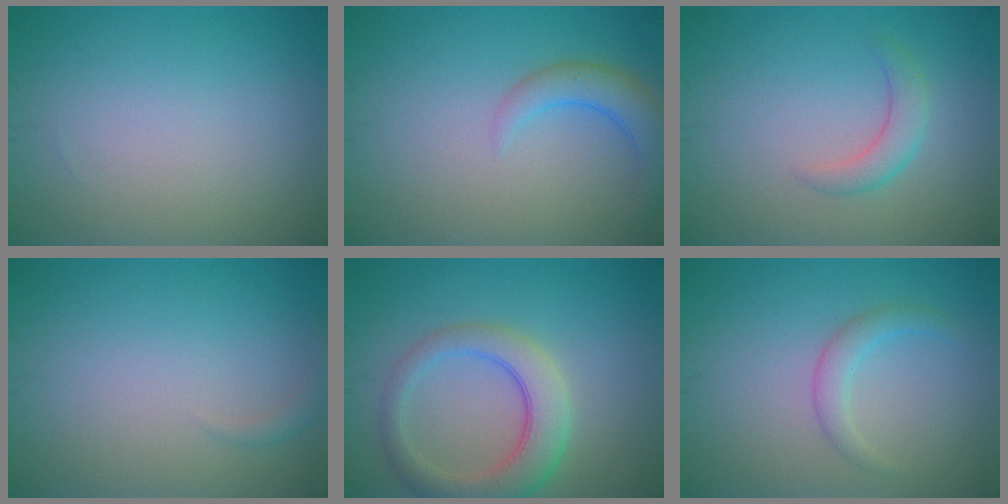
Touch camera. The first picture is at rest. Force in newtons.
{"total": 3.2, "press": 3.2, "slide": 0.3}
{"total": 2.2, "press": 2.2, "slide": 0.1}
{"total": 0.9, "press": 0.9, "slide": 0.1}
{"total": 5.3, "press": 5.2, "slide": 0.4}
{"total": 1.8, "press": 1.8, "slide": 0.1}